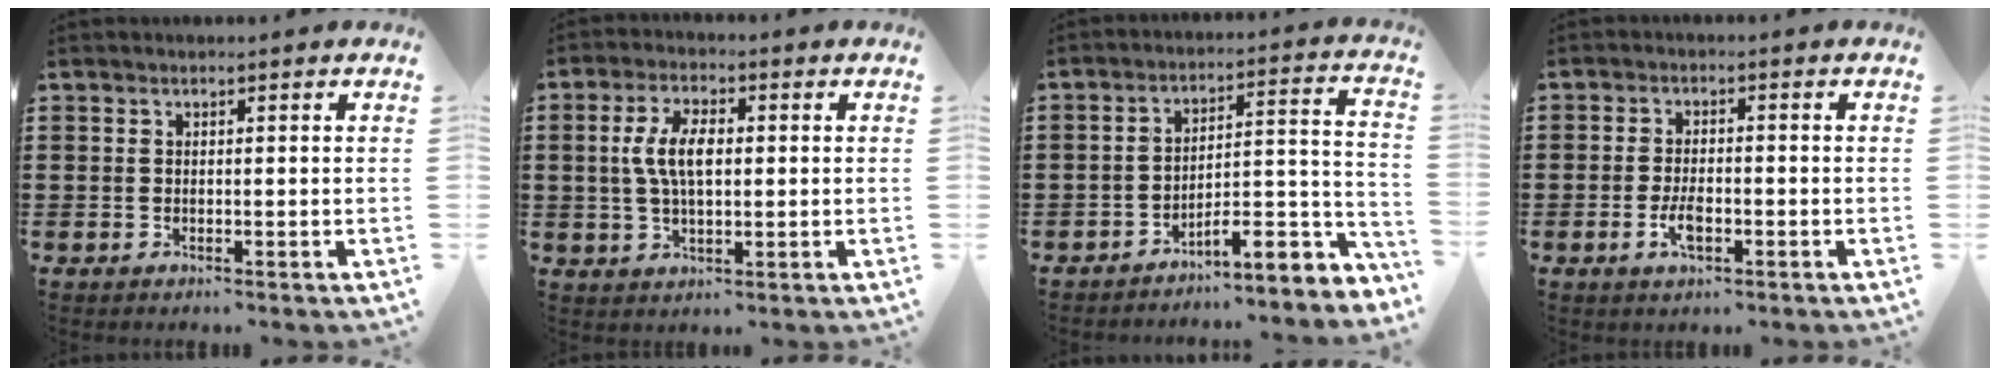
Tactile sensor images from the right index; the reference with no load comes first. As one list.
[{"total": 6.8, "force": [0.4, 2.9, 6.1], "torque": [-0.132, 0.006, 0.001]}, {"total": 7.1, "force": [-5.1, 1.9, 4.6], "torque": [-0.054, -0.014, -0.099]}, {"total": 3.8, "force": [-1.4, 1.5, 3.2], "torque": [-0.070, -0.001, -0.028]}]